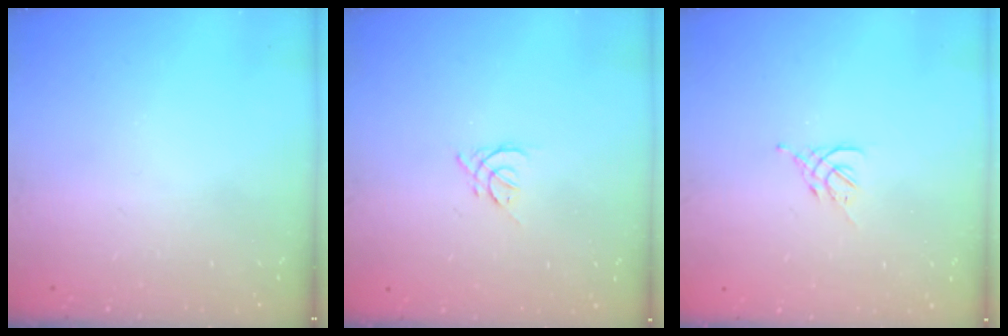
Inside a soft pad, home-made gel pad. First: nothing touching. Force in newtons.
{"total": 2.6, "press": 2.5, "slide": 0.6}
{"total": 3.0, "press": 2.8, "slide": 0.8}